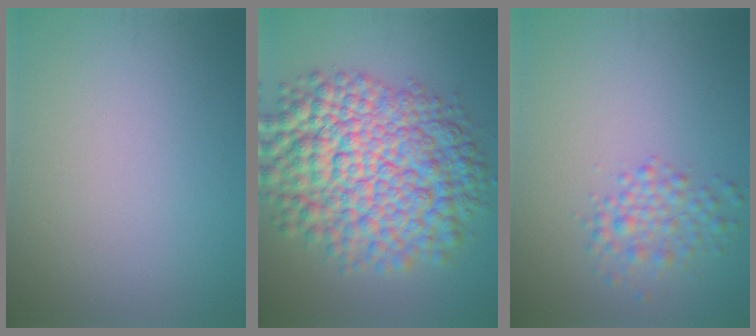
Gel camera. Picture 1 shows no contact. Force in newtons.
{"total": 12.9, "press": 12.9, "slide": 0.3}
{"total": 2.5, "press": 2.5, "slide": 0.0}